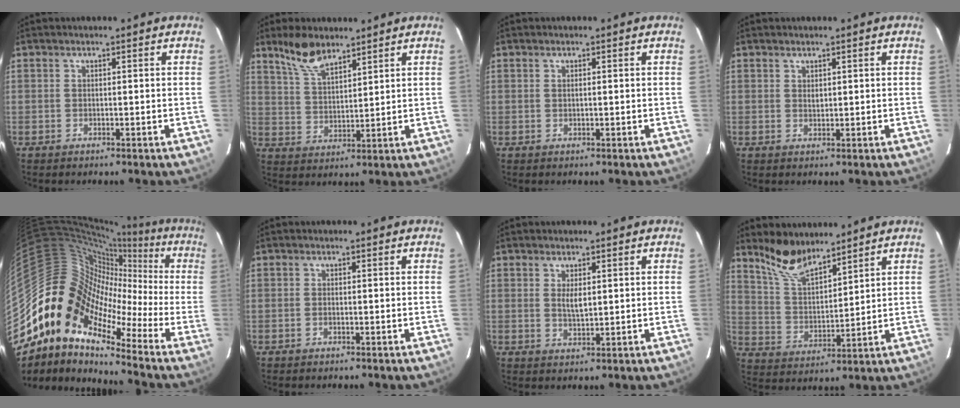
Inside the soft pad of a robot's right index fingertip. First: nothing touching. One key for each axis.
{"total": 7.7, "fx": 6.1, "fy": 2.7, "fz": 3.9, "tx": -0.076, "ty": 0.010, "tz": 0.124}
{"total": 0.6, "fx": 0.2, "fy": 0.2, "fz": 0.5, "tx": -0.012, "ty": 0.002, "tz": 0.004}
{"total": 1.0, "fx": 0.6, "fy": 0.6, "fz": 0.5, "tx": -0.006, "ty": 0.002, "tz": 0.013}
{"total": 11.5, "fx": -3.9, "fy": 8.2, "fz": 7.2, "tx": -0.096, "ty": 0.014, "tz": -0.105}
{"total": 0.5, "fx": -0.2, "fy": 0.3, "fz": 0.4, "tx": -0.010, "ty": 0.000, "tz": -0.005}
{"total": 2.8, "fx": 0.7, "fy": 1.2, "fz": 2.4, "tx": -0.043, "ty": -0.003, "tz": 0.014}
{"total": 9.5, "fx": 8.0, "fy": 2.8, "fz": 4.2, "tx": -0.085, "ty": 0.003, "tz": 0.162}